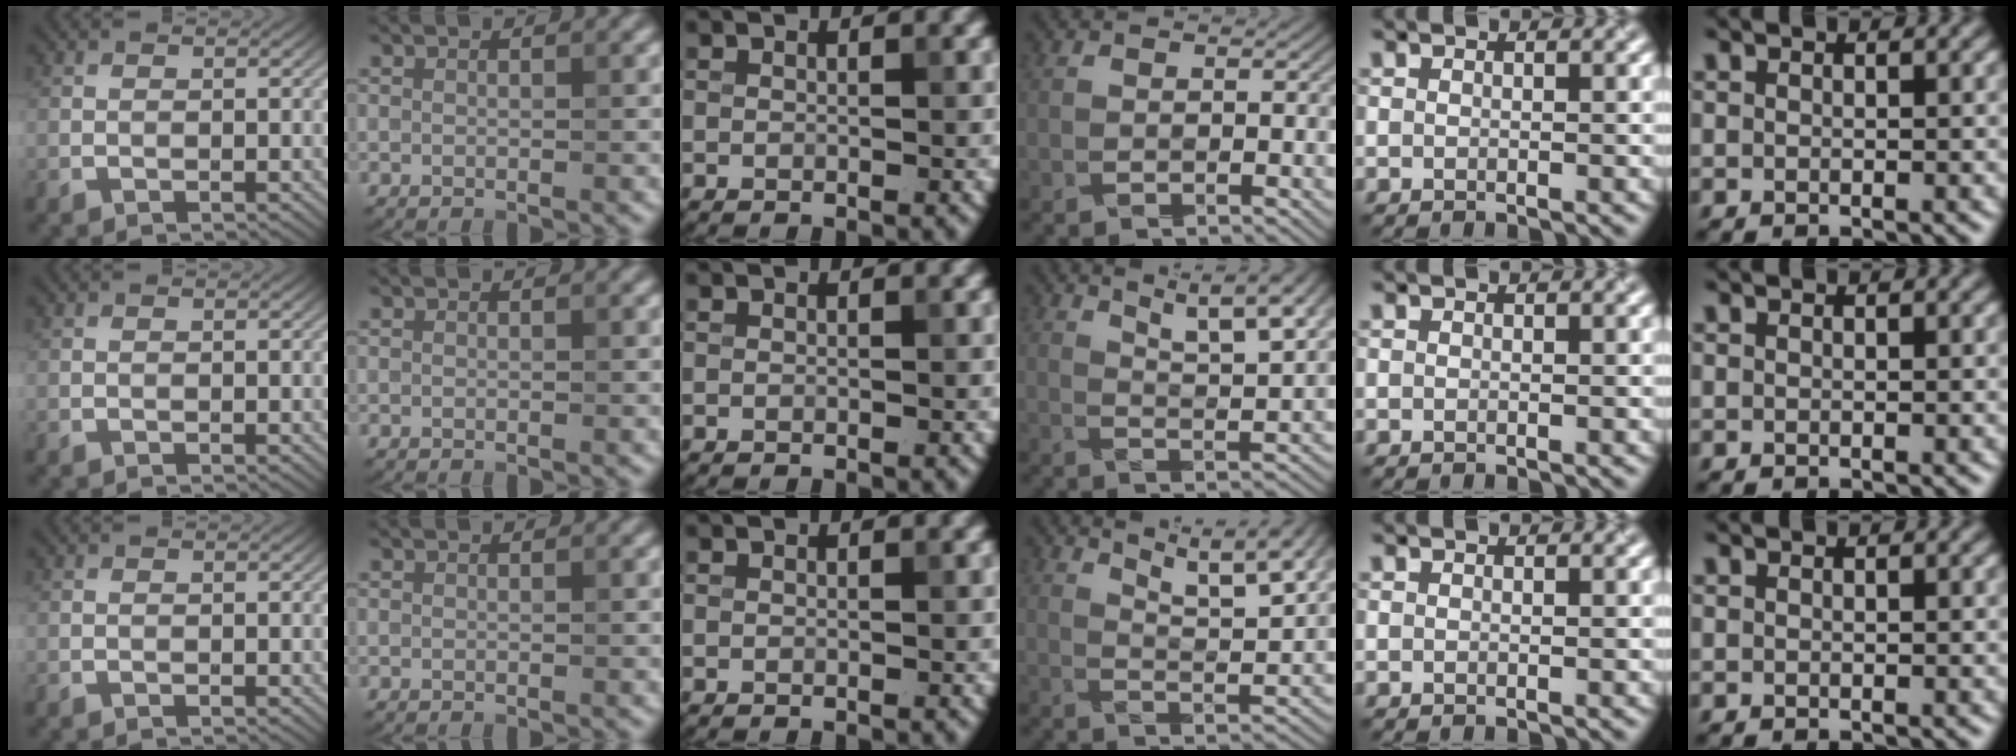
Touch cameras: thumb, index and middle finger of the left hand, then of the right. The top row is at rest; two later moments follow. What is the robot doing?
{"motion": "pour", "object": "sugar"}